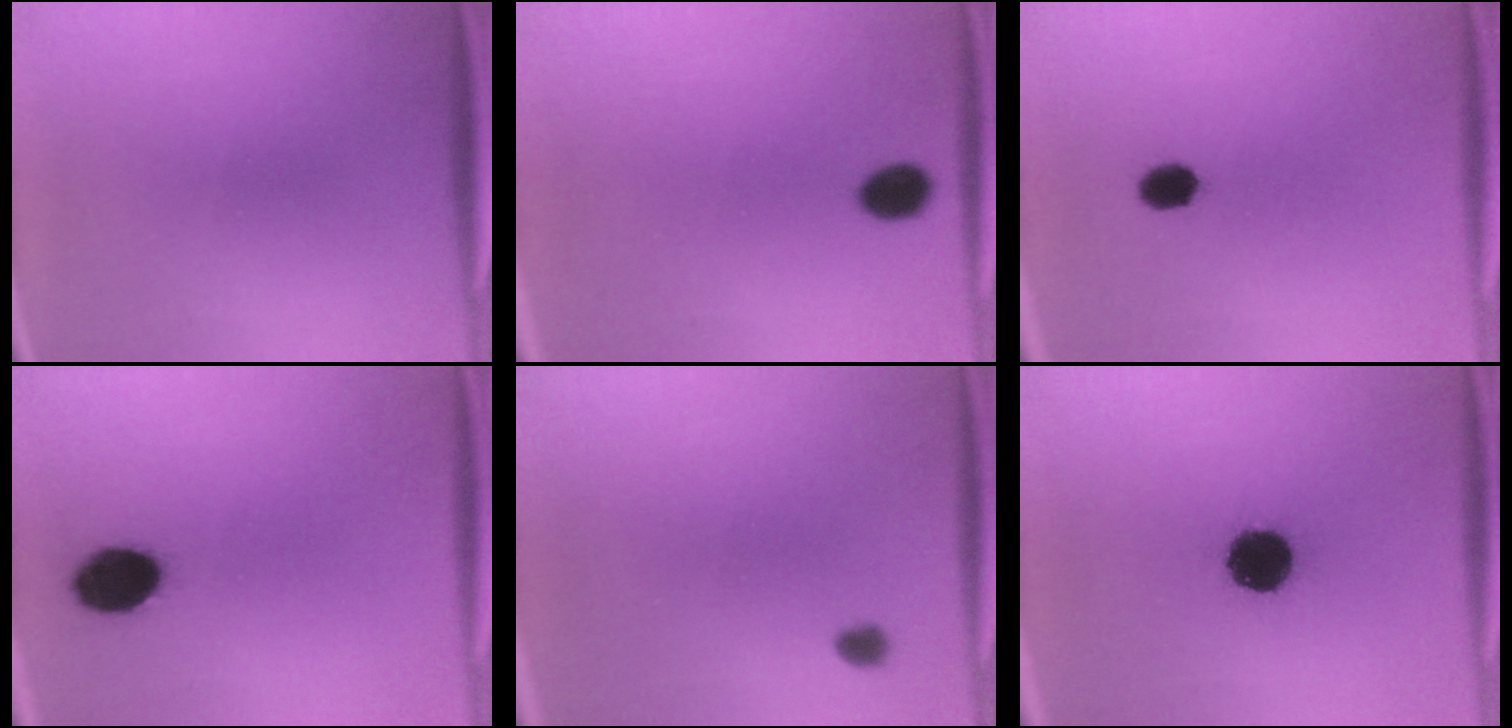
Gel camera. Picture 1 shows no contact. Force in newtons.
{"total": 4.6}
{"total": 3.8}
{"total": 9.4}
{"total": 1.8}
{"total": 13.5}